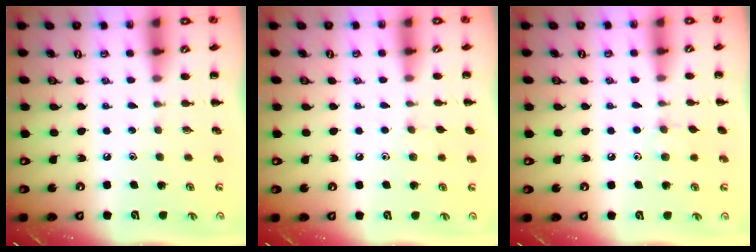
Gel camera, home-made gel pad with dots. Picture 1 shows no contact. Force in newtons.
{"total": 3.5, "press": 3.2, "slide": 1.3}
{"total": 4.9, "press": 4.5, "slide": 1.9}